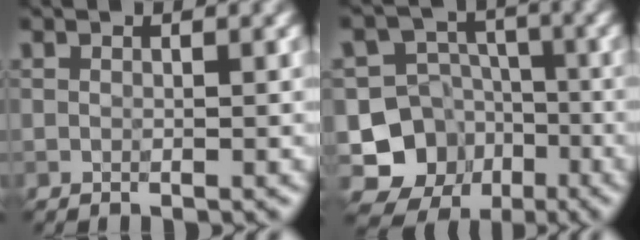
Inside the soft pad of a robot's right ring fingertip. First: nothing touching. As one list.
[{"total": 10.5, "force": [-4.9, 8.9, 2.6], "torque": [-0.048, -0.001, -0.098]}]